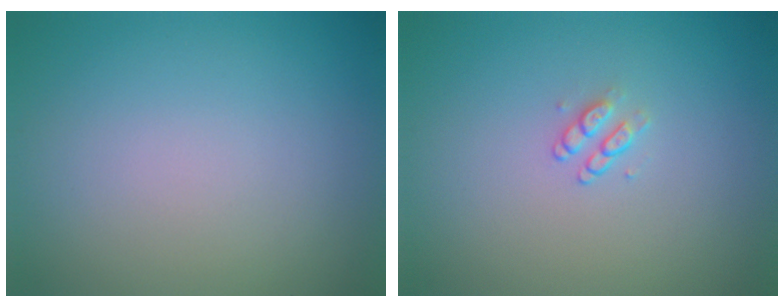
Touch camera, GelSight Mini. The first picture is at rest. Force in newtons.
{"total": 1.1, "press": 0.8, "slide": 0.7}